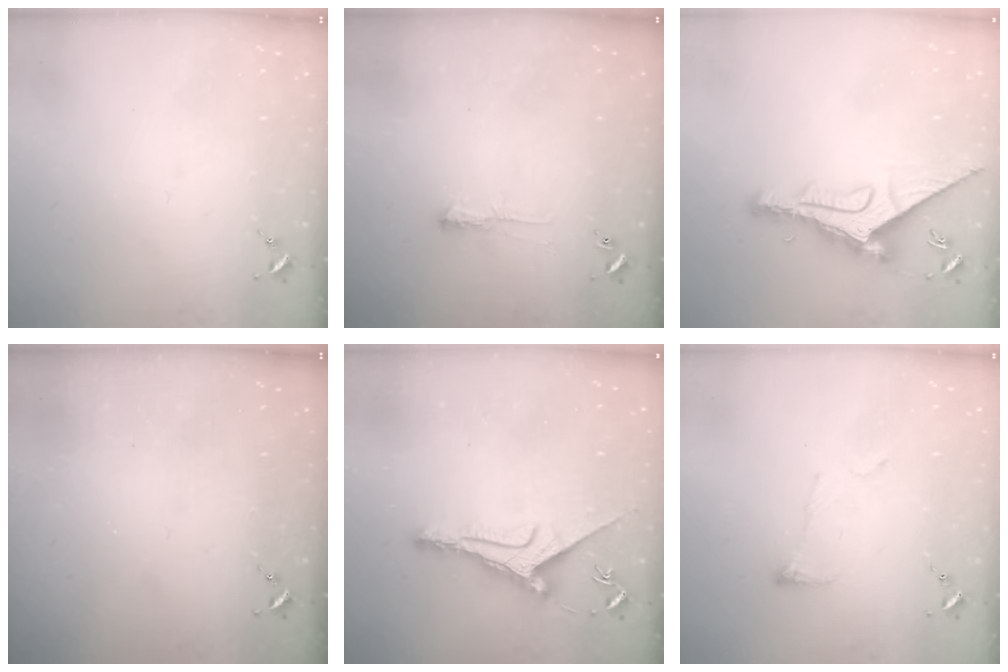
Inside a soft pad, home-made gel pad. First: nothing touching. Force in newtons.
{"total": 3.9, "press": 3.9, "slide": 0.5}
{"total": 11.3, "press": 11.3, "slide": 1.3}
{"total": 0.0}
{"total": 9.7, "press": 9.7, "slide": 0.8}
{"total": 5.5, "press": 5.5, "slide": 0.4}